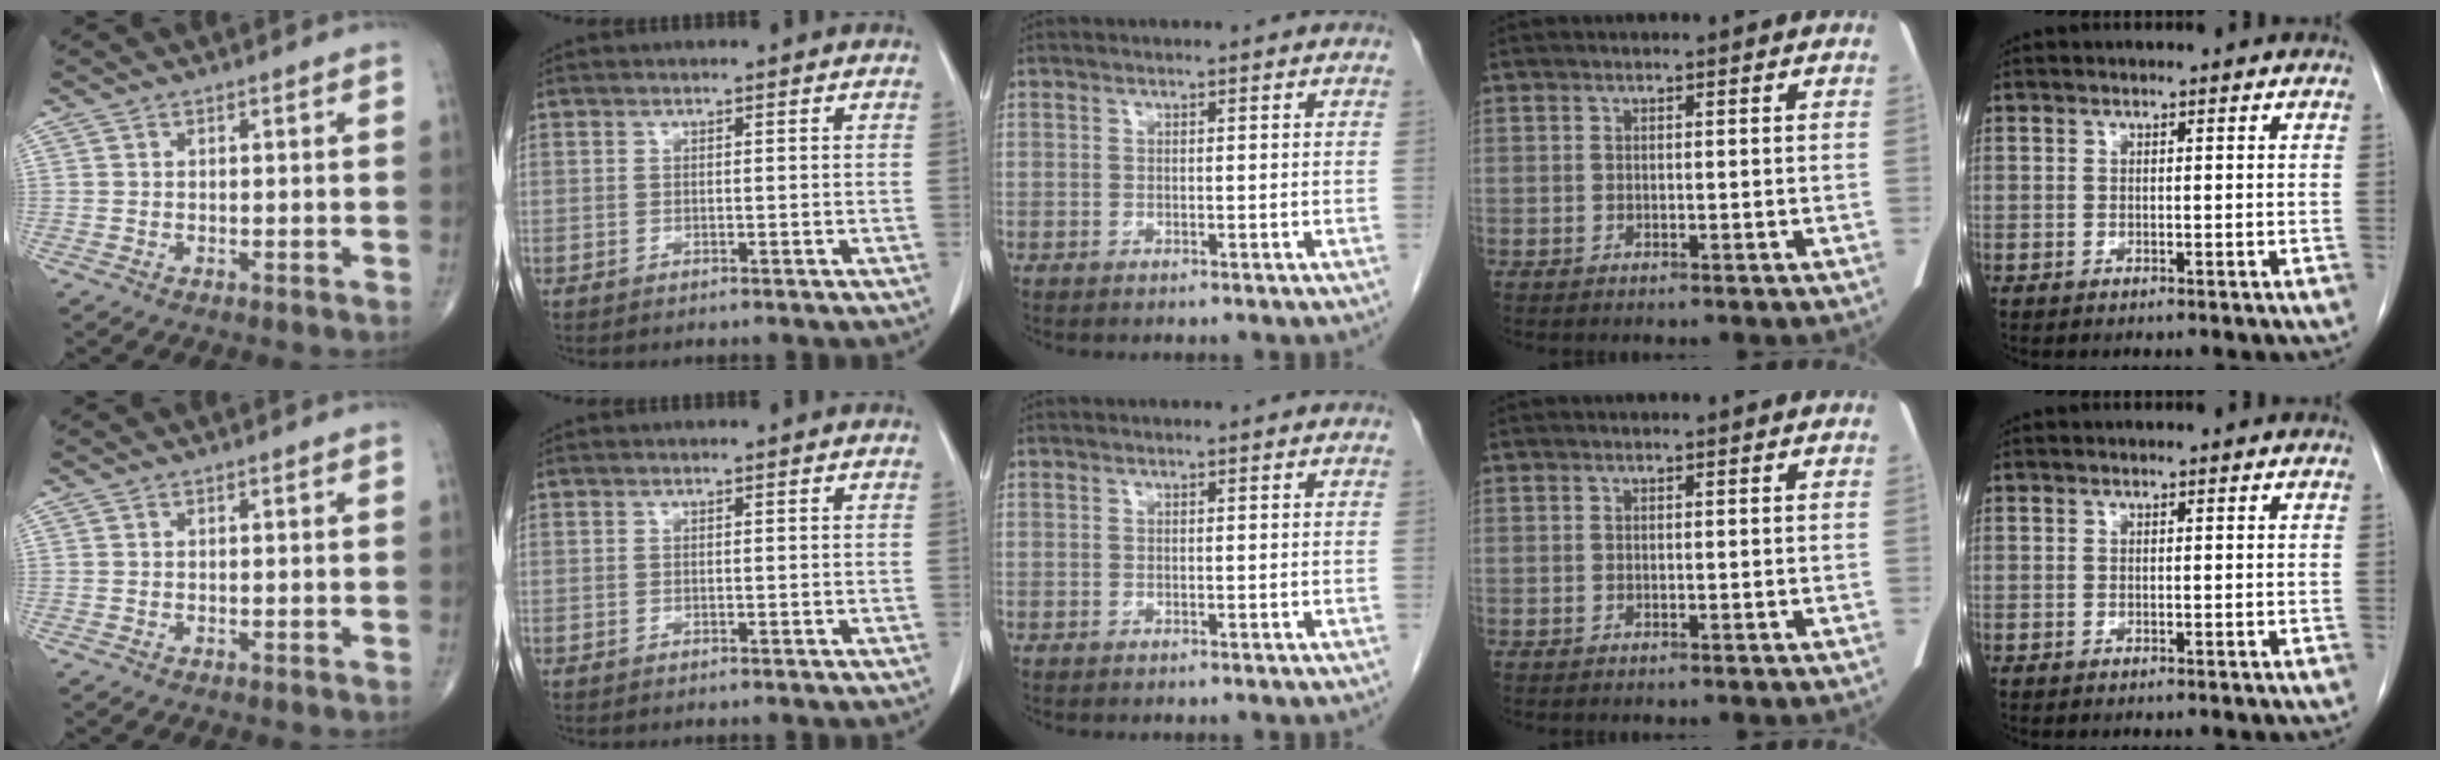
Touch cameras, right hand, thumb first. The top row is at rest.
{}